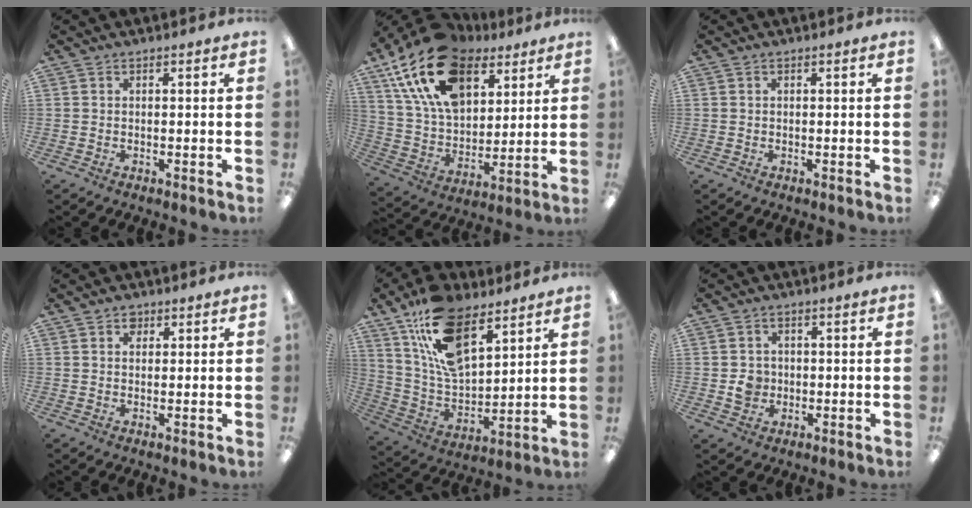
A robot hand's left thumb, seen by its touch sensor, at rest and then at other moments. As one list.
[{"total": 21.7, "force": [12.5, 12.7, 12.4], "torque": [-0.246, -0.054, 0.225]}, {"total": 0.0}, {"total": 2.4, "force": [1.4, 1.7, 1.0], "torque": [-0.007, -0.003, 0.022]}, {"total": 18.0, "force": [11.0, 9.0, 11.1], "torque": [-0.220, -0.046, 0.202]}, {"total": 4.1, "force": [-0.3, 3.7, 1.7], "torque": [-0.016, 0.002, -0.008]}]